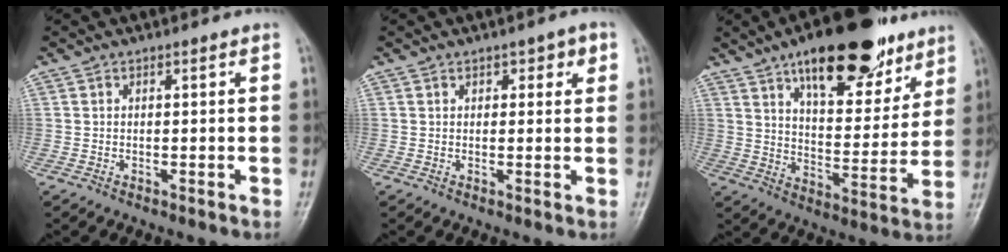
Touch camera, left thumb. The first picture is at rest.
{"total": 2.8, "force": [1.3, 1.6, 1.9], "torque": [-0.004, -0.002, 0.014]}
{"total": 22.3, "force": [13.9, 9.4, 14.7], "torque": [-0.169, -0.049, 0.217]}